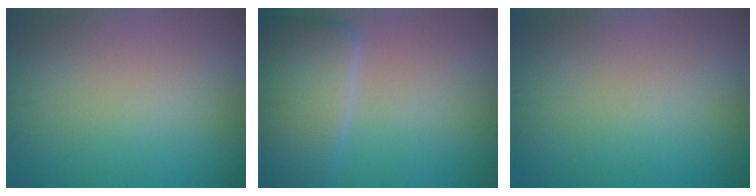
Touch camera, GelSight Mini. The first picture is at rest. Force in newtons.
{"total": 8.7, "press": 8.6, "slide": 0.3}
{"total": 0.0}